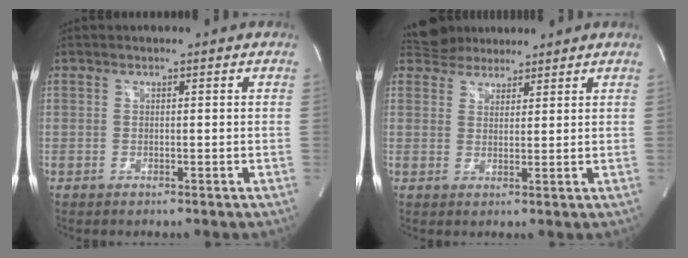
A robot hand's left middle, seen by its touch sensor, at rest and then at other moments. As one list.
[{"total": 5.1, "force": [4.5, 2.3, 0.4], "torque": [-0.011, 0.023, 0.081]}]